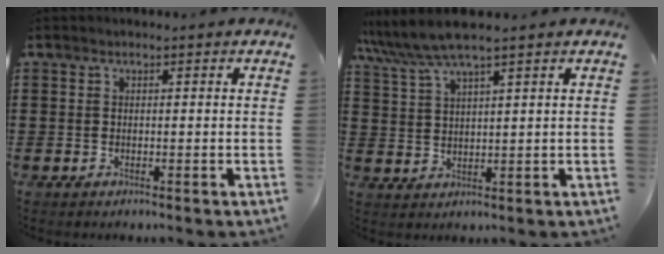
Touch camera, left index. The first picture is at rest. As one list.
[{"total": 5.7, "force": [4.4, 0.3, 3.6], "torque": [-0.083, -0.009, 0.076]}]